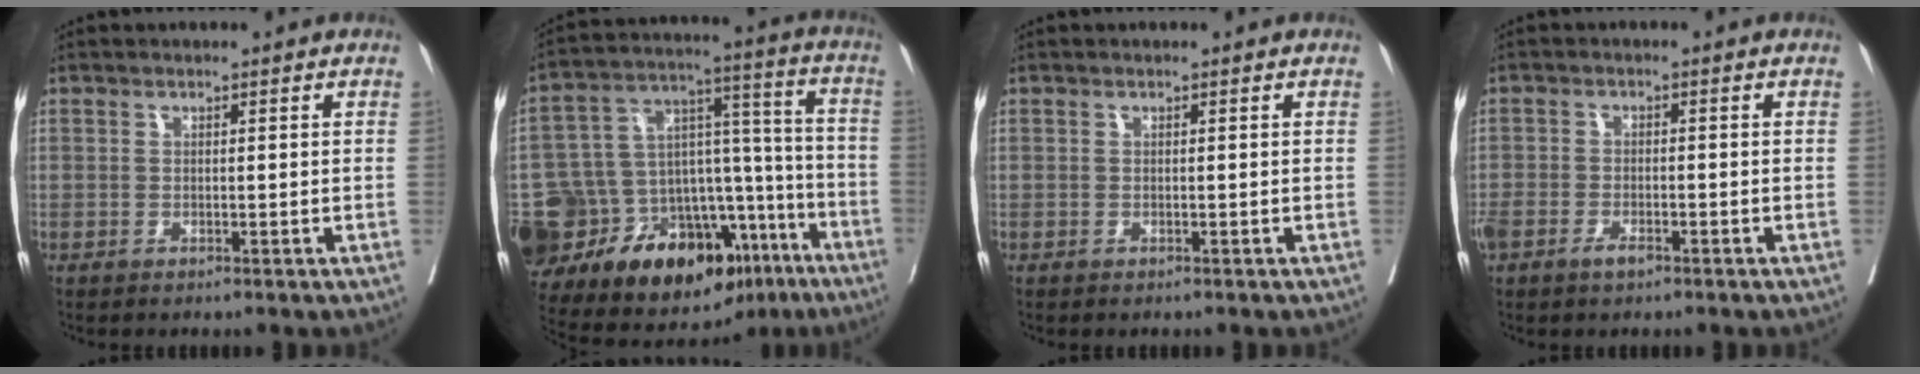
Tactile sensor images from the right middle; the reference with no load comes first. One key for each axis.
{"total": 32.4, "fx": -17.7, "fy": 16.7, "fz": 21.4, "tx": -0.354, "ty": 0.025, "tz": -0.262}
{"total": 0.0}
{"total": 4.1, "fx": -2.5, "fy": 2.1, "fz": 2.5, "tx": -0.052, "ty": 0.003, "tz": -0.040}